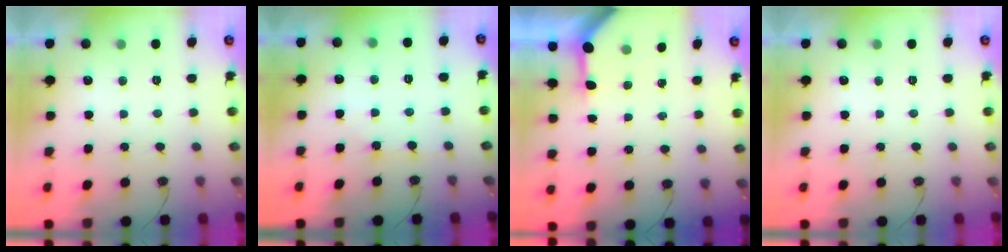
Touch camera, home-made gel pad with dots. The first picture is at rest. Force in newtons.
{"total": 2.1, "press": 2.0, "slide": 0.5}
{"total": 3.4, "press": 3.4, "slide": 0.3}
{"total": 0.0}